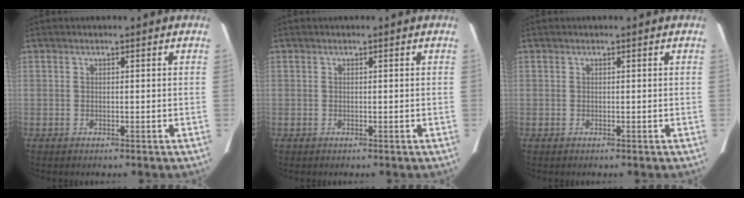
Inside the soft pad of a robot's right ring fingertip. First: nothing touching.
{"total": 0.0}
{"total": 0.0}